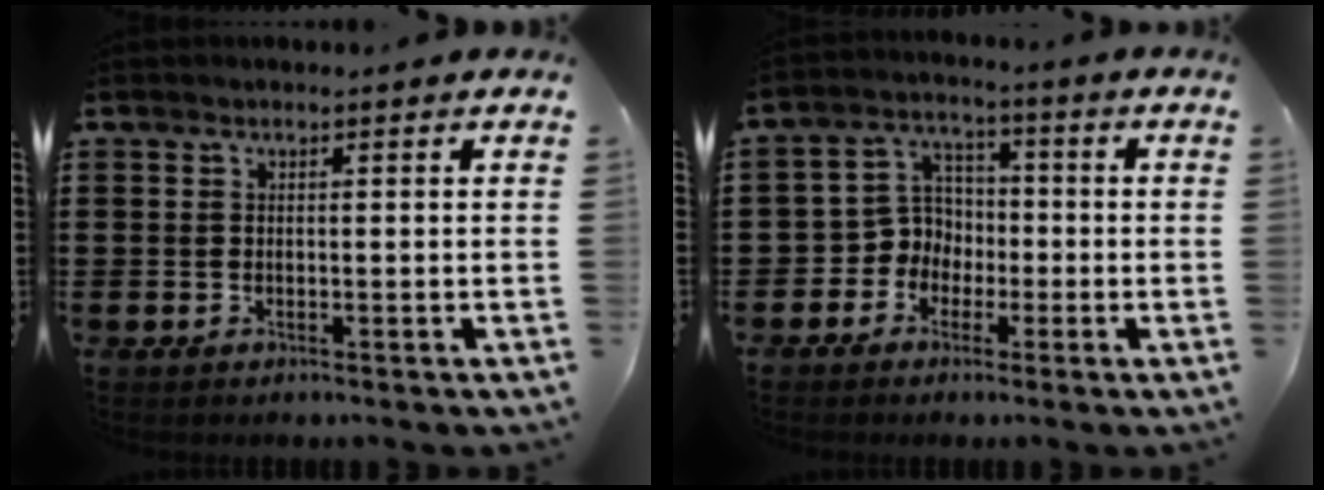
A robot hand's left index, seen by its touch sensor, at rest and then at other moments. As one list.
[{"total": 5.5, "force": [-1.7, 5.1, 0.9], "torque": [-0.046, 0.006, -0.038]}]